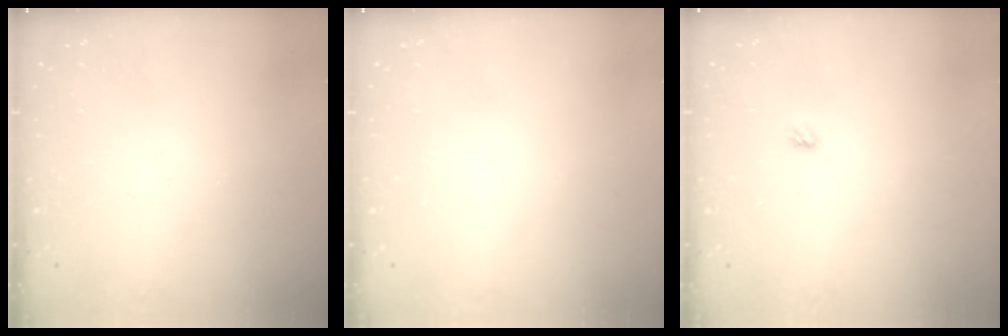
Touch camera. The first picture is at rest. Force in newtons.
{"total": 0.0}
{"total": 2.9, "press": 2.9, "slide": 0.5}